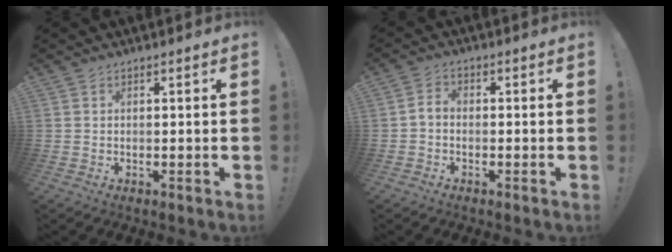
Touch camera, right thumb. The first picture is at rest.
{"total": 2.5, "force": [-1.4, 1.5, 1.4], "torque": [-0.025, 0.009, -0.025]}